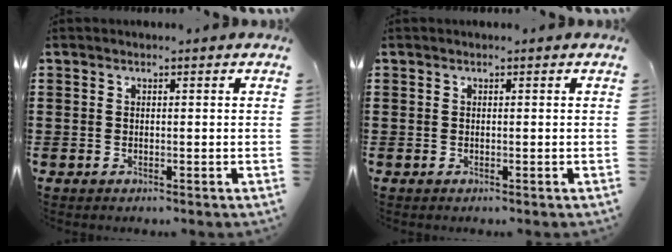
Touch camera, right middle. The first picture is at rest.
{"total": 0.0}